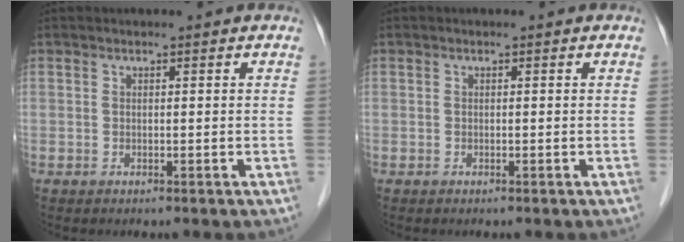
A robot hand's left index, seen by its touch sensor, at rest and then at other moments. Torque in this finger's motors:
{"motor_torque": [0.00, 0.00, 0.02, 0.01]}